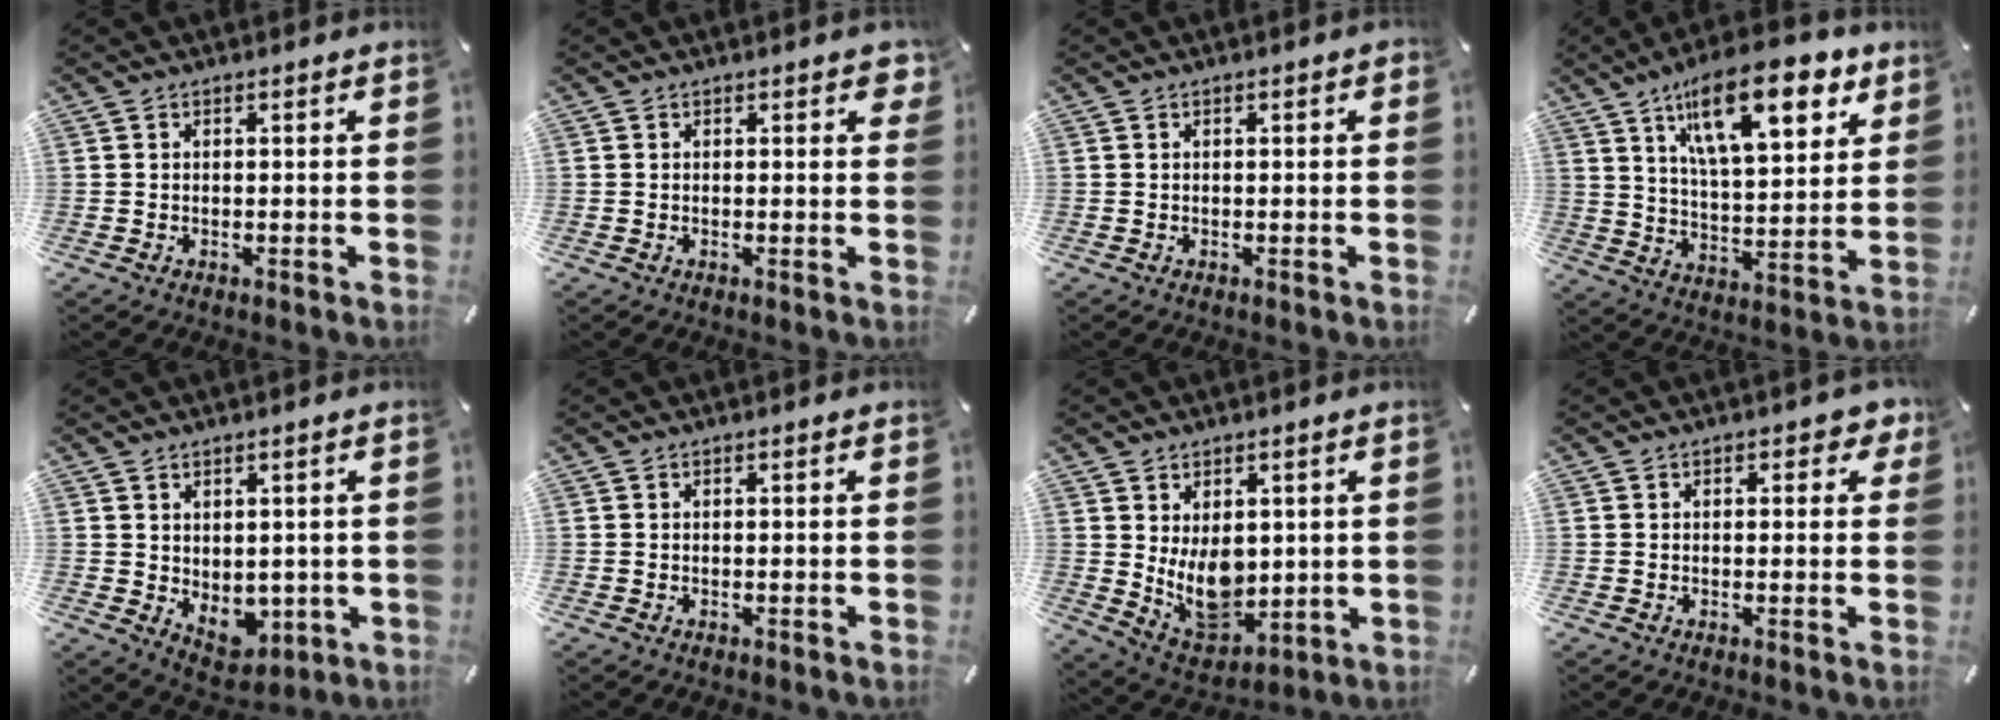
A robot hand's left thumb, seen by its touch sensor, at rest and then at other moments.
{"total": 2.0, "force": [0.8, 1.0, 1.5], "torque": [-0.016, 0.000, 0.009]}
{"total": 0.6, "force": [0.0, 0.2, 0.5], "torque": [-0.009, 0.003, 0.000]}
{"total": 20.4, "force": [11.4, 8.4, 14.7], "torque": [-0.230, -0.040, 0.184]}
{"total": 4.8, "force": [0.6, 4.1, 2.4], "torque": [-0.011, -0.008, 0.014]}
{"total": 0.0}
{"total": 10.9, "force": [1.8, 8.0, 7.2], "torque": [-0.109, -0.027, 0.038]}
{"total": 2.9, "force": [0.9, 1.7, 2.1], "torque": [-0.019, -0.001, 0.009]}